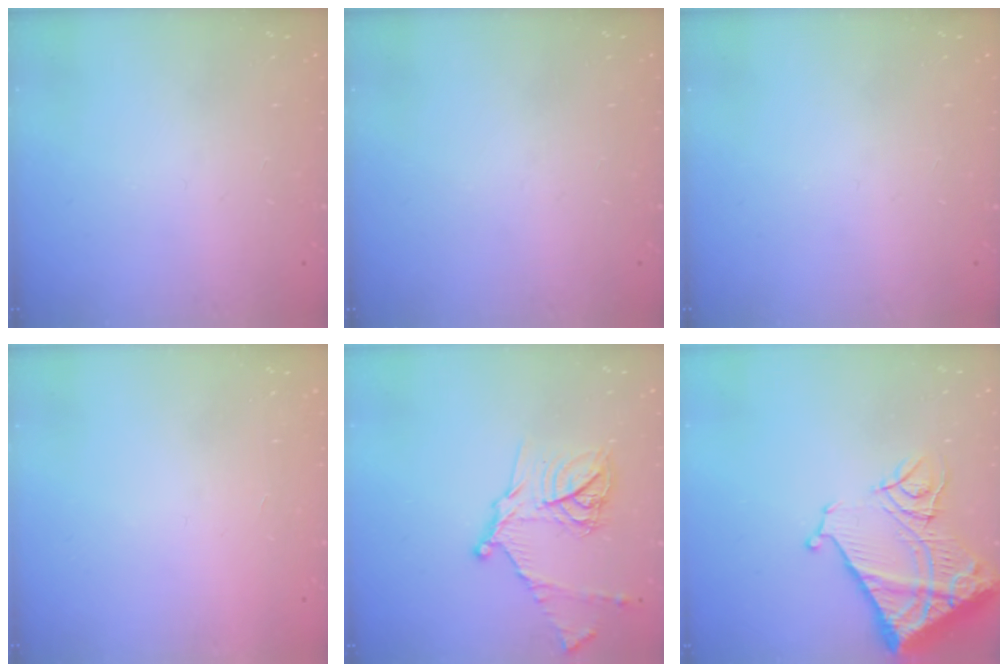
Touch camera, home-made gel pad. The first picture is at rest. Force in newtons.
{"total": 0.0}
{"total": 0.0}
{"total": 1.7, "press": 1.7, "slide": 0.1}
{"total": 15.4, "press": 15.4, "slide": 1.1}
{"total": 18.4, "press": 18.3, "slide": 2.2}